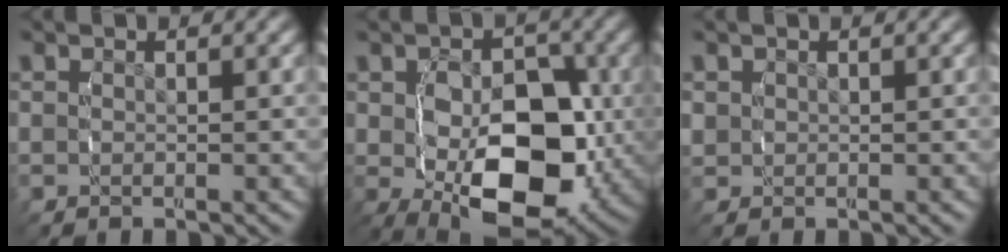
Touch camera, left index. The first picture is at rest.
{"total": 9.9, "force": [-2.4, 5.7, 7.7], "torque": [-0.128, -0.030, -0.027]}
{"total": 1.2, "force": [0.4, 1.2, 0.2], "torque": [-0.012, -0.006, 0.013]}